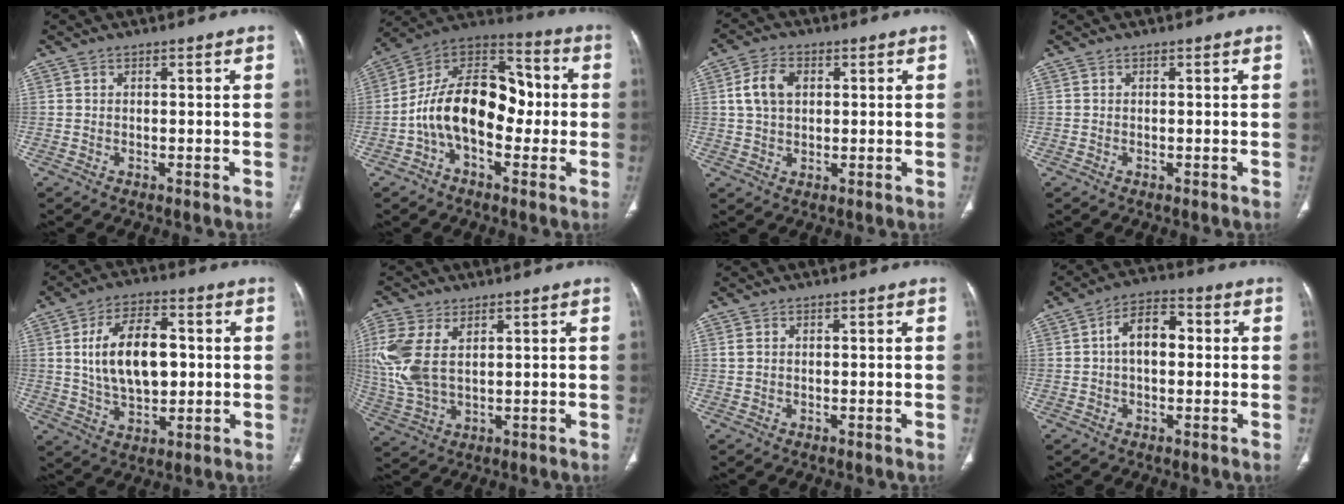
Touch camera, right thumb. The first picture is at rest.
{"total": 18.0, "force": [-2.3, 11.2, 13.9], "torque": [-0.207, 0.050, -0.048]}
{"total": 6.6, "force": [1.5, 4.5, 4.6], "torque": [-0.084, 0.007, 0.027]}
{"total": 0.0}
{"total": 14.2, "force": [1.4, 8.2, 11.6], "torque": [-0.181, 0.007, 0.028]}
{"total": 11.6, "force": [3.4, 6.7, 8.9], "torque": [-0.220, -0.002, 0.077]}
{"total": 1.2, "force": [0.3, 0.8, 0.8], "torque": [-0.024, 0.003, 0.011]}
{"total": 7.9, "force": [0.7, 4.7, 6.3], "torque": [-0.095, 0.027, 0.002]}